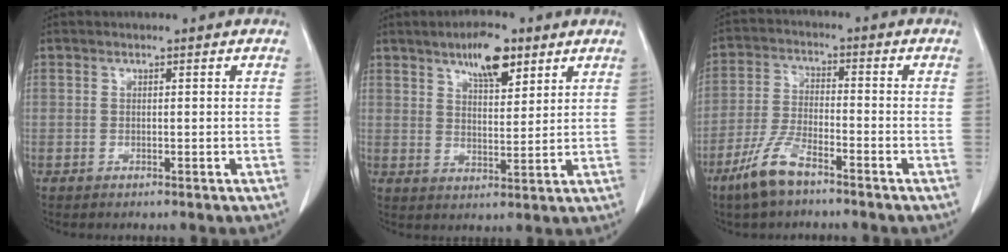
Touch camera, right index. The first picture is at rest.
{"total": 7.6, "force": [4.8, 2.4, 5.4], "torque": [-0.092, 0.004, 0.082]}
{"total": 7.6, "force": [-5.4, 1.8, 5.0], "torque": [-0.113, -0.011, -0.107]}